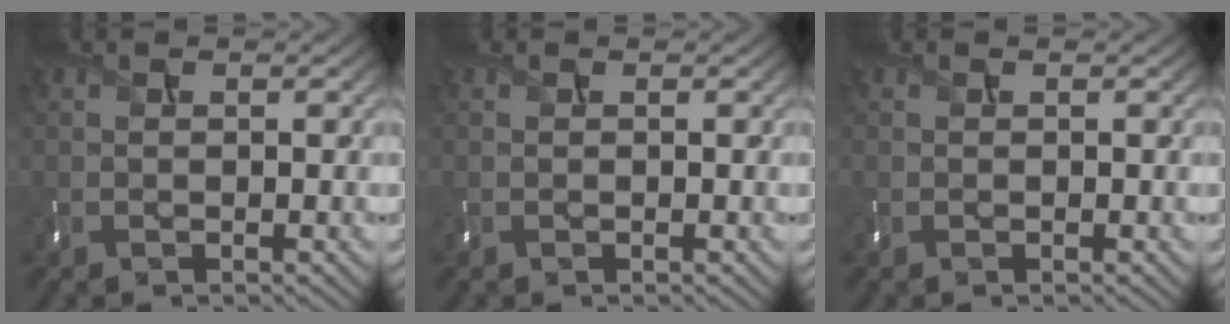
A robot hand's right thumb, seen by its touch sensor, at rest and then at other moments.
{"total": 0.0}
{"total": 0.0}